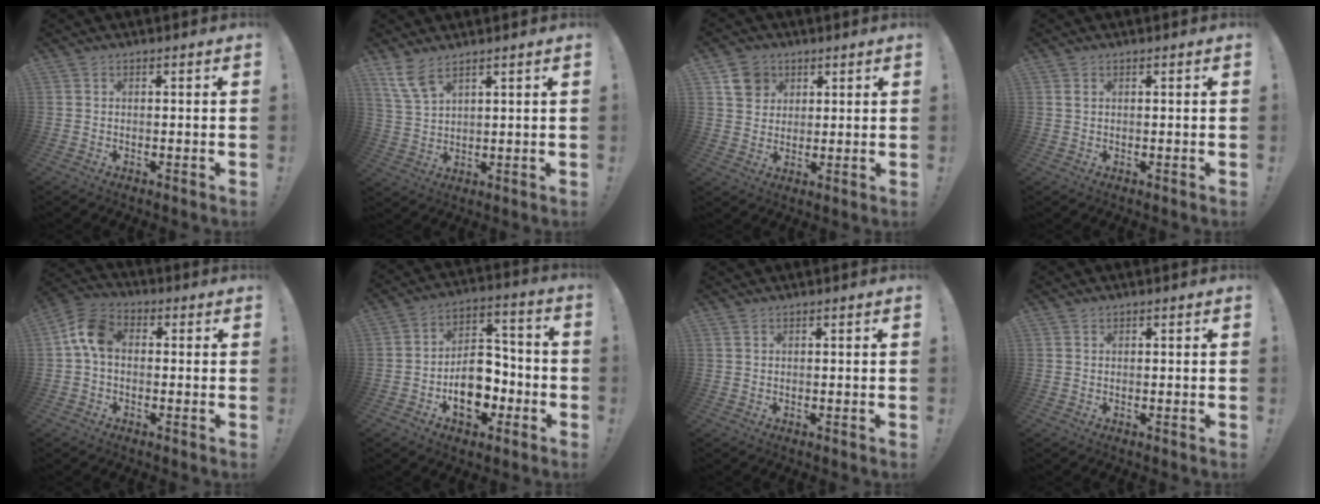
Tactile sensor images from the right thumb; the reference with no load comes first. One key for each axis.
{"total": 7.3, "fx": 5.6, "fy": 2.7, "fz": 3.9, "tx": -0.072, "ty": -0.029, "tz": 0.107}
{"total": 8.2, "fx": 4.1, "fy": 6.7, "fz": 2.4, "tx": -0.023, "ty": -0.018, "tz": 0.080}
{"total": 0.9, "fx": 0.4, "fy": 0.4, "fz": 0.7, "tx": -0.010, "ty": -0.002, "tz": 0.007}
{"total": 9.1, "fx": 0.7, "fy": 6.0, "fz": 6.8, "tx": -0.129, "ty": 0.015, "tz": 0.020}
{"total": 13.9, "fx": -5.2, "fy": 9.6, "fz": 8.6, "tx": -0.132, "ty": 0.041, "tz": -0.082}
{"total": 0.8, "fx": 0.7, "fy": 0.3, "fz": 0.3, "tx": 0.001, "ty": -0.003, "tz": 0.011}
{"total": 0.6, "fx": 0.6, "fy": 0.3, "fz": 0.0, "tx": 0.001, "ty": -0.002, "tz": 0.011}